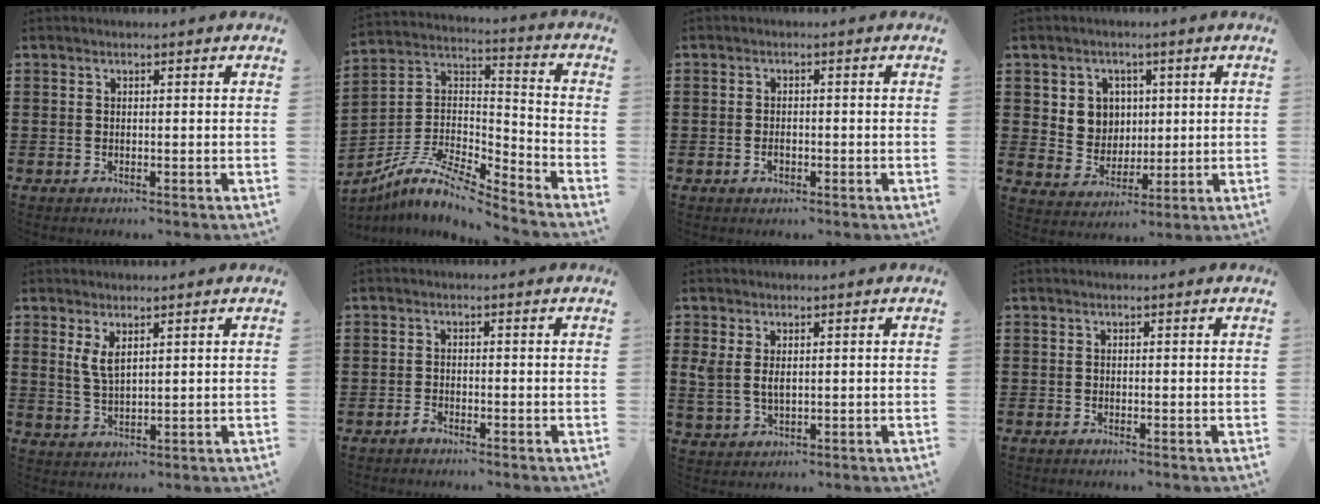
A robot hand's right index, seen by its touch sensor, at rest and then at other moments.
{"total": 8.6, "force": [-7.5, 1.6, 3.9], "torque": [-0.096, 0.001, -0.157]}
{"total": 1.3, "force": [-0.6, 0.7, 0.8], "torque": [-0.017, 0.000, -0.011]}
{"total": 5.1, "force": [1.7, 4.7, 0.9], "torque": [-0.034, 0.007, 0.027]}
{"total": 3.2, "force": [1.6, 1.2, 2.5], "torque": [-0.054, 0.003, 0.029]}
{"total": 1.2, "force": [-1.2, 0.2, 0.2], "torque": [-0.008, -0.003, -0.023]}
{"total": 3.2, "force": [0.9, 1.8, 2.4], "torque": [-0.060, 0.004, 0.014]}
{"total": 0.5, "force": [-0.5, -0.2, -0.1], "torque": [0.002, -0.003, -0.009]}